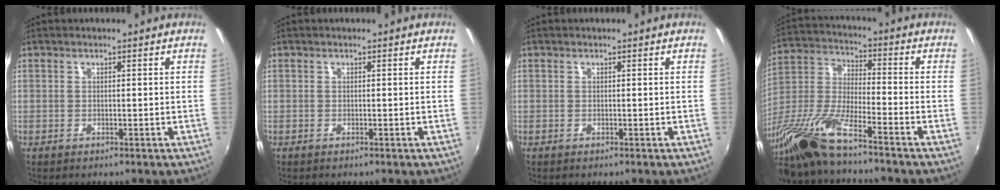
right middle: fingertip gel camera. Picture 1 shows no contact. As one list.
[{"total": 0.0}, {"total": 0.0}, {"total": 14.7, "force": [-11.2, 1.4, 9.4], "torque": [-0.208, -0.020, -0.230]}]